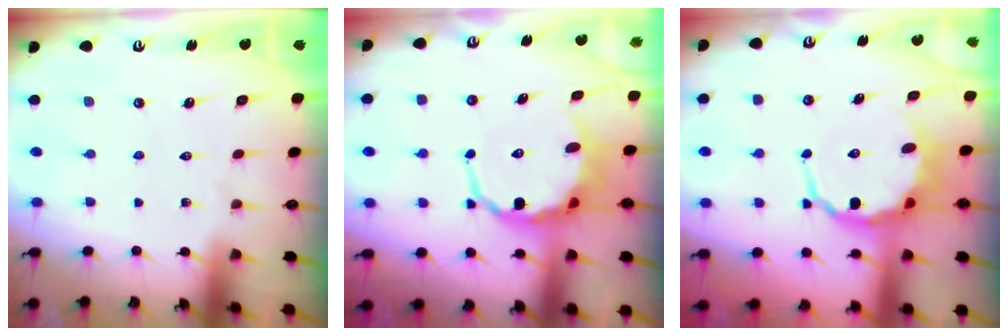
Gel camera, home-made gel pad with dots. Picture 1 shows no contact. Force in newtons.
{"total": 8.6, "press": 8.3, "slide": 2.2}
{"total": 7.2, "press": 6.9, "slide": 1.7}